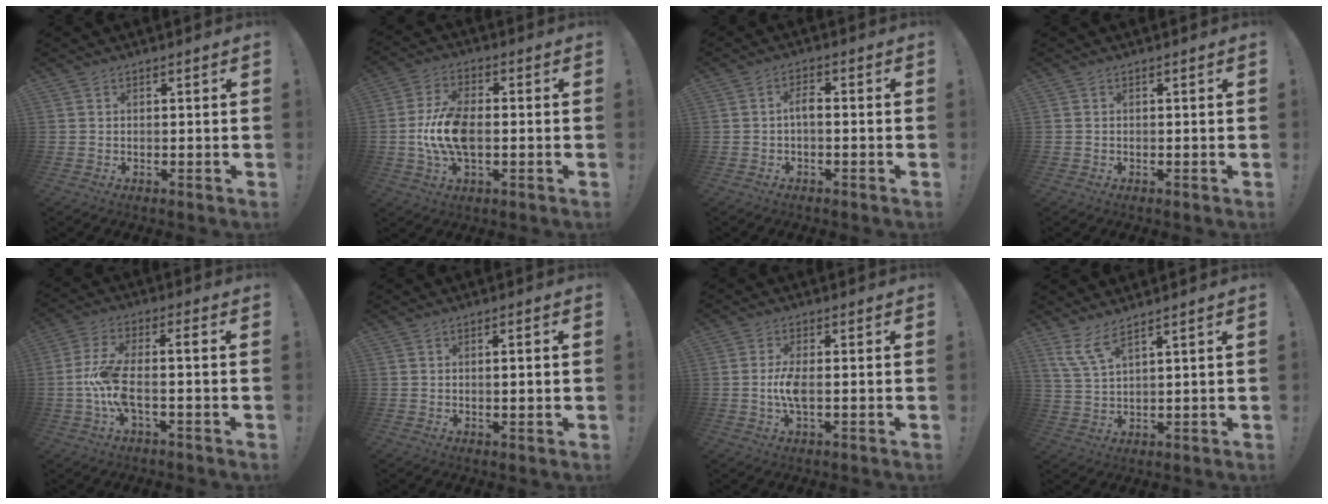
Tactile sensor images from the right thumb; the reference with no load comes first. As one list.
[{"total": 12.0, "force": [-1.8, 6.6, 9.8], "torque": [-0.189, 0.005, -0.029]}, {"total": 3.4, "force": [-1.1, 1.0, 3.1], "torque": [-0.070, 0.009, -0.023]}, {"total": 0.6, "force": [-0.4, 0.5, -0.1], "torque": [0.003, 0.002, -0.007]}, {"total": 10.1, "force": [-2.3, 2.9, 9.4], "torque": [-0.203, -0.006, -0.046]}, {"total": 2.3, "force": [0.2, 0.0, 2.3], "torque": [-0.039, 0.000, 0.002]}, {"total": 5.1, "force": [-0.8, 1.4, 4.9], "torque": [-0.115, -0.001, -0.018]}, {"total": 6.8, "force": [4.7, 1.3, 4.8], "torque": [-0.100, -0.018, 0.090]}]